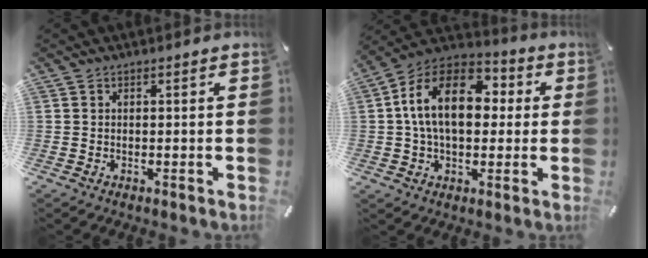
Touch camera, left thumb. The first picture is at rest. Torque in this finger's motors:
{"motor_torque": [1.50, 1.93, 2.00, -0.77, 0.53]}